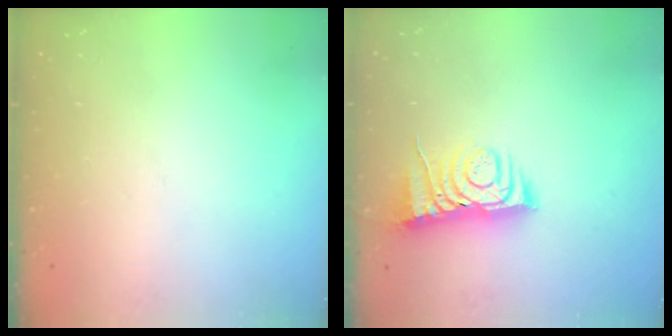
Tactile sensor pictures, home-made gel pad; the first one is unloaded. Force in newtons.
{"total": 7.3, "press": 7.2, "slide": 0.8}